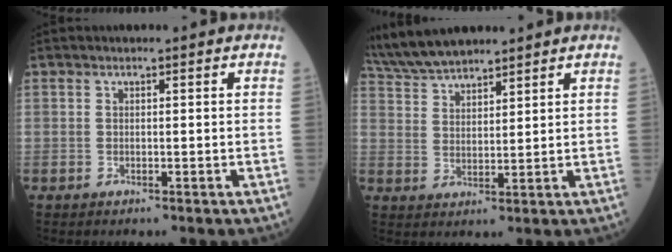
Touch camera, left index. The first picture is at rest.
{"total": 10.0, "force": [9.0, 1.9, 3.8], "torque": [-0.086, 0.023, 0.177]}